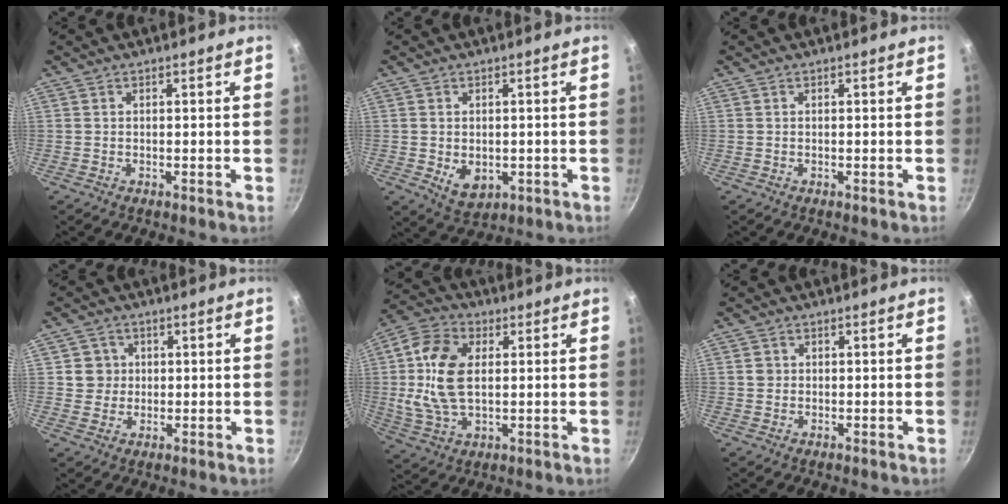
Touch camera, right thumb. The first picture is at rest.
{"total": 5.4, "force": [-0.7, 3.9, 3.6], "torque": [-0.046, -0.010, 0.002]}
{"total": 0.0}
{"total": 4.3, "force": [0.7, 4.2, 0.6], "torque": [0.023, 0.007, 0.008]}
{"total": 14.6, "force": [1.5, 8.9, 11.5], "torque": [-0.216, 0.005, 0.023]}
{"total": 1.5, "force": [0.1, 1.5, 0.3], "torque": [-0.001, 0.006, 0.001]}